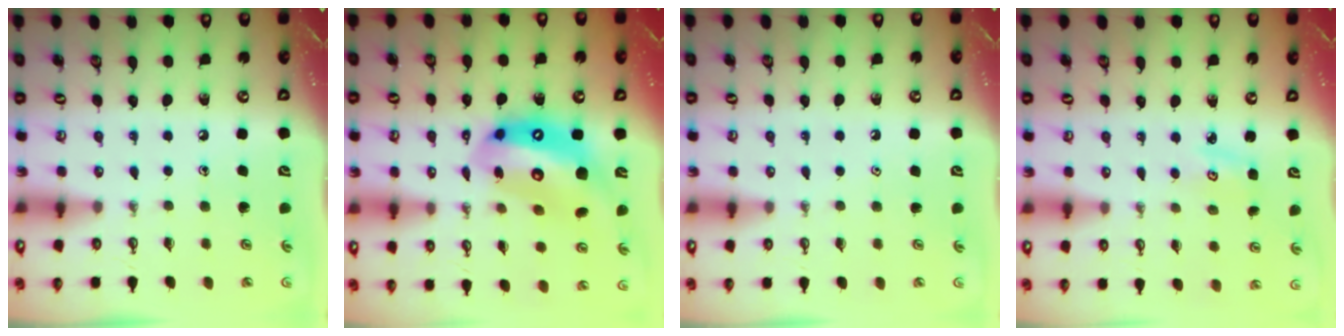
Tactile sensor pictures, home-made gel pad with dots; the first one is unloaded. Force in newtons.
{"total": 18.3, "press": 18.1, "slide": 2.8}
{"total": 0.9, "press": 0.7, "slide": 0.5}
{"total": 3.0, "press": 3.0, "slide": 0.4}